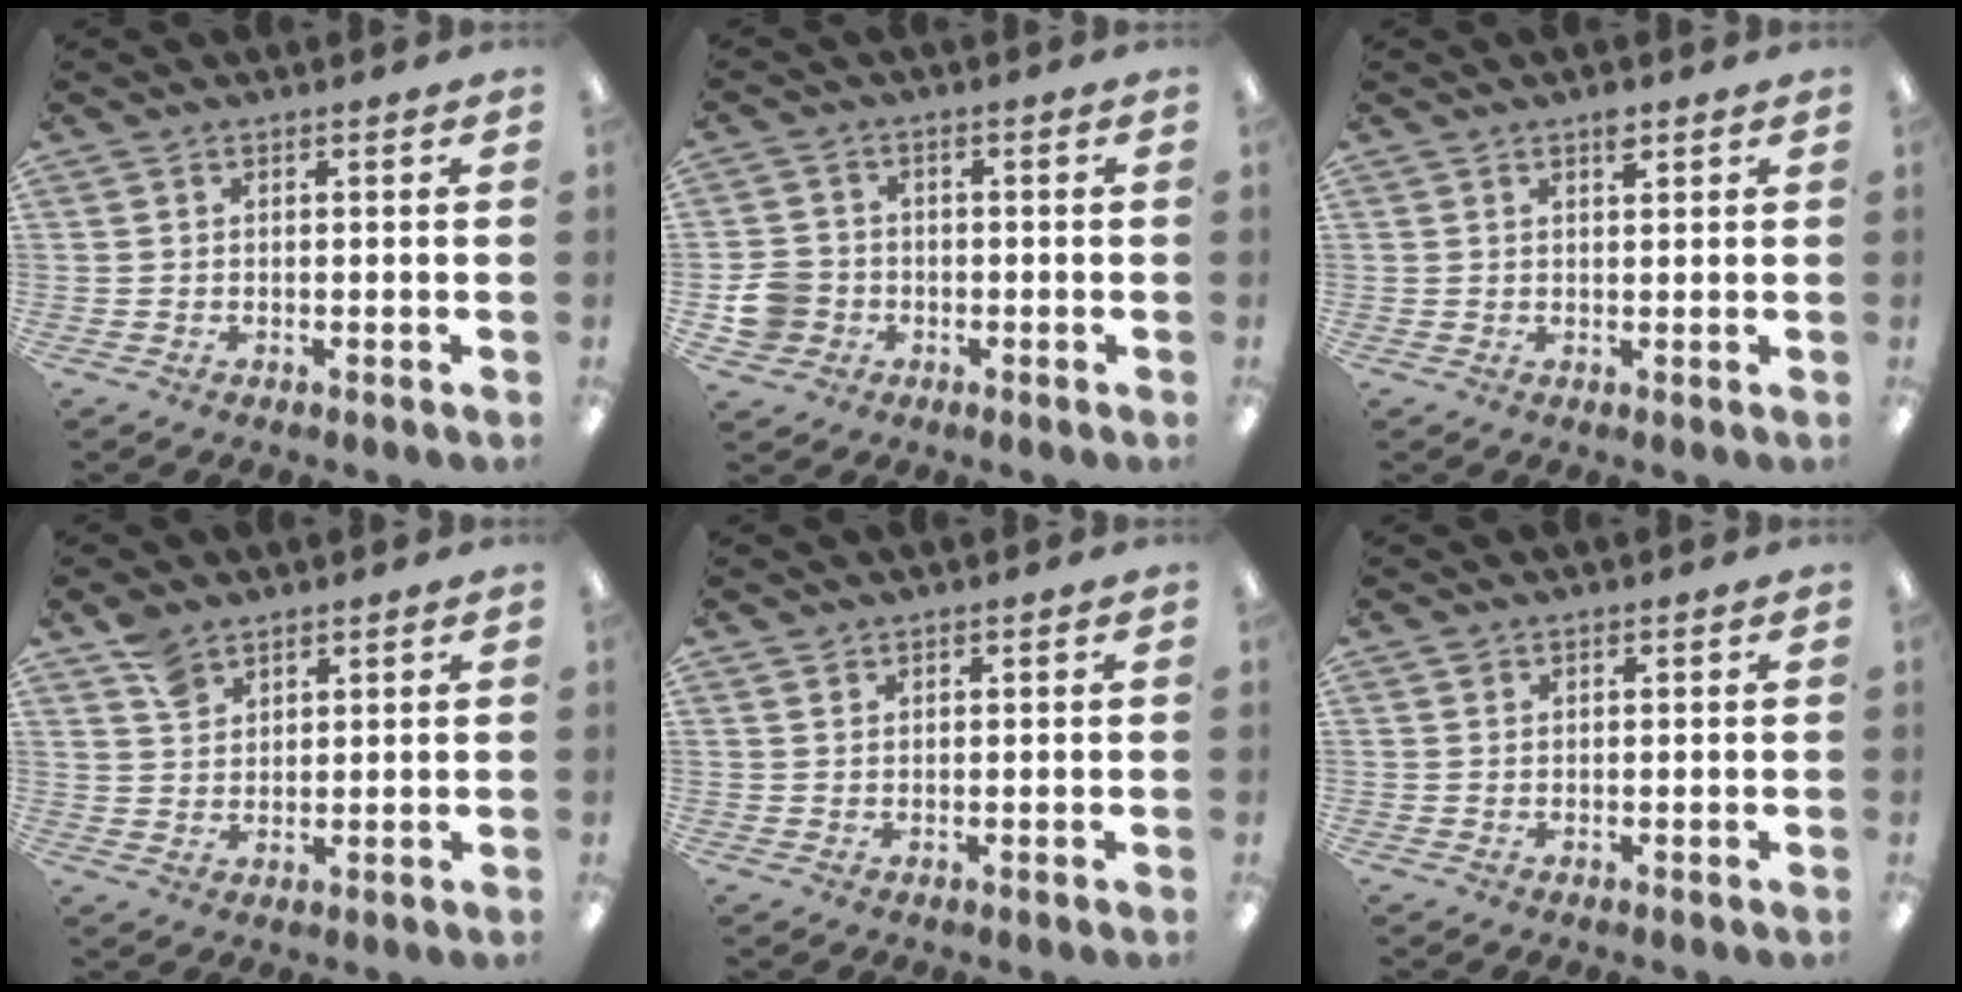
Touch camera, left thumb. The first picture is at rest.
{"total": 6.7, "force": [-1.7, 6.1, 2.2], "torque": [-0.061, 0.018, -0.027]}
{"total": 2.4, "force": [1.6, 0.9, 1.5], "torque": [-0.017, -0.006, 0.026]}
{"total": 5.3, "force": [4.0, 3.0, 1.8], "torque": [-0.039, -0.011, 0.077]}
{"total": 1.1, "force": [0.9, 0.6, 0.1], "torque": [-0.002, 0.000, 0.018]}
{"total": 0.7, "force": [0.6, 0.5, 0.1], "torque": [-0.004, 0.001, 0.011]}